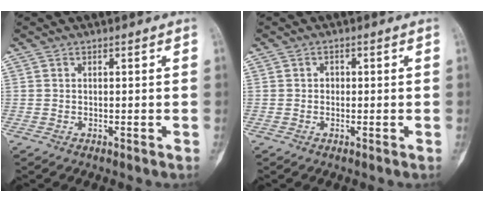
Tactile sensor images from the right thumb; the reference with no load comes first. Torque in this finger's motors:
{"motor_torque": [0.30, 0.15, 0.20, -0.30, -0.01]}